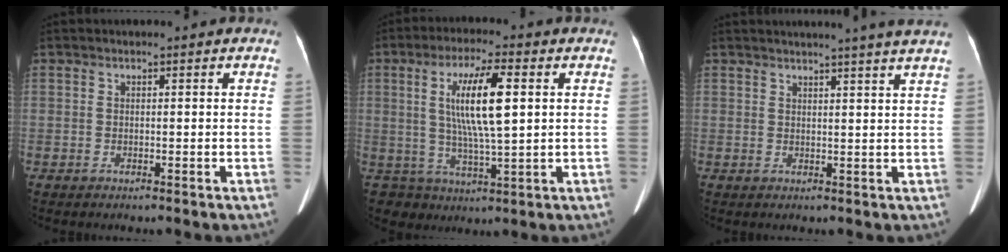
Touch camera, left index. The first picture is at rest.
{"total": 9.8, "force": [1.7, 1.8, 9.5], "torque": [-0.183, -0.003, 0.040]}
{"total": 8.8, "force": [7.8, -1.6, 3.8], "torque": [-0.040, -0.017, 0.076]}